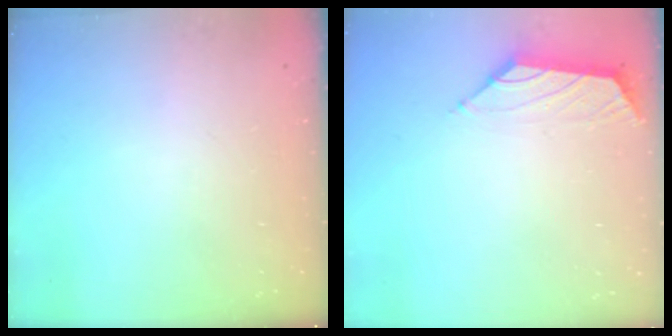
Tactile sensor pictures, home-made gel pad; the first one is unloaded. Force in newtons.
{"total": 1.6, "press": 1.4, "slide": 0.6}